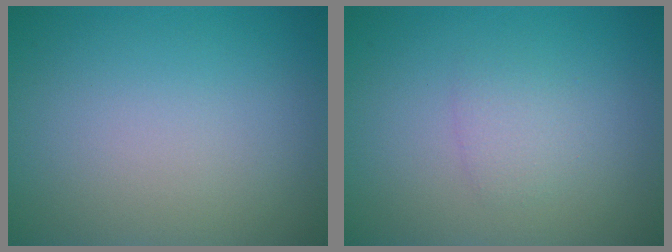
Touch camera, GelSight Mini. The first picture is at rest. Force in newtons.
{"total": 1.4, "press": 1.4, "slide": 0.1}